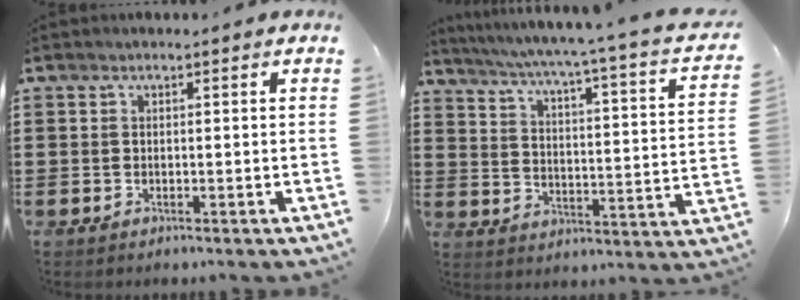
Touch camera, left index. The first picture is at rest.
{"total": 4.2, "force": [3.0, -0.9, 2.8], "torque": [-0.070, -0.040, 0.037]}